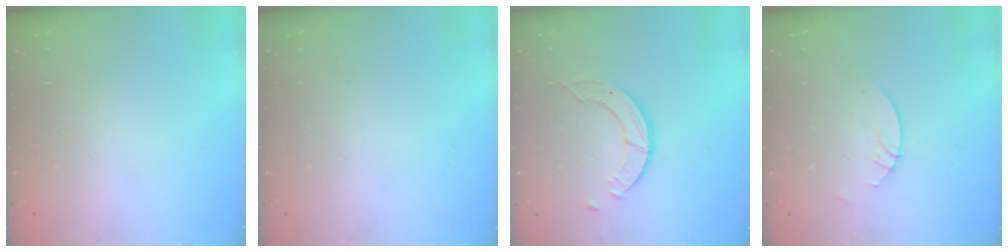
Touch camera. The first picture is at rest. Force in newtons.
{"total": 0.0}
{"total": 3.6, "press": 3.6, "slide": 0.4}
{"total": 3.0, "press": 2.9, "slide": 0.3}